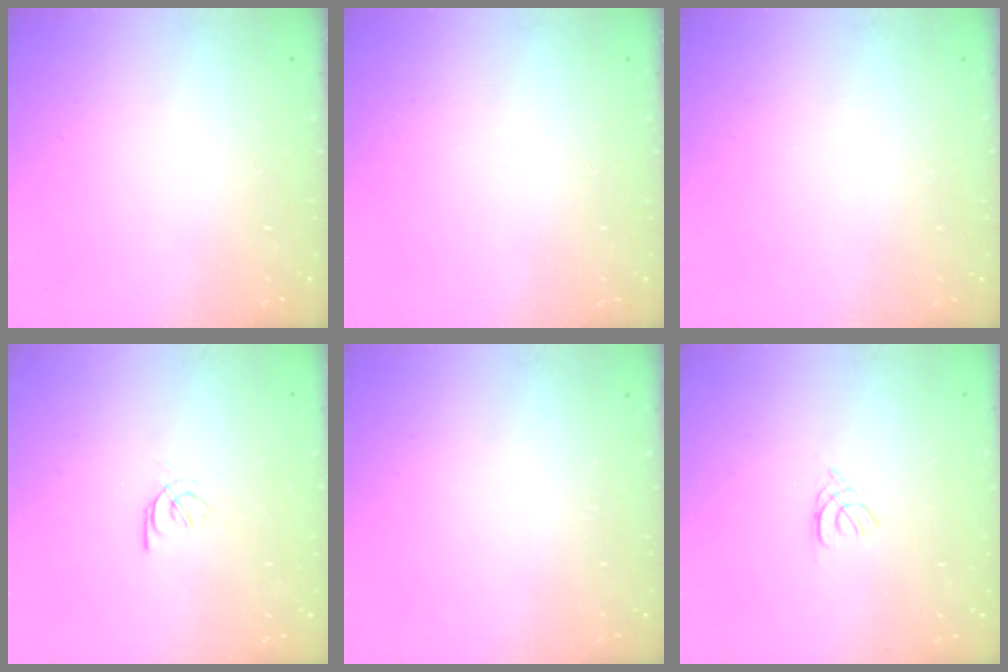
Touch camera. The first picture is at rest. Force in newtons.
{"total": 0.0}
{"total": 0.0}
{"total": 2.1, "press": 2.0, "slide": 0.5}
{"total": 0.0}
{"total": 1.4, "press": 1.4, "slide": 0.3}